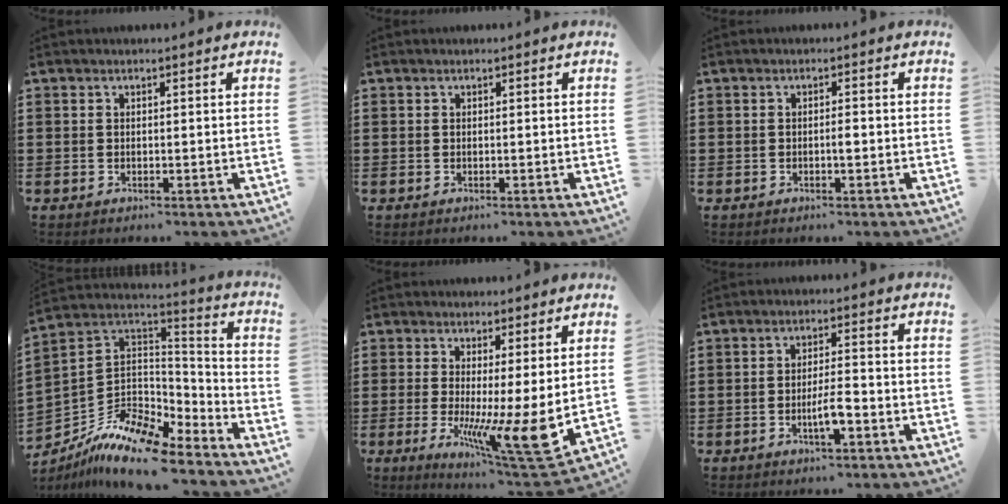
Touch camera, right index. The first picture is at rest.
{"total": 0.0}
{"total": 1.2, "force": [-0.4, 0.3, 1.1], "torque": [-0.022, 0.000, -0.007]}
{"total": 10.7, "force": [-8.4, 3.4, 5.7], "torque": [-0.122, 0.012, -0.164]}
{"total": 8.0, "force": [-0.9, 0.4, 8.0], "torque": [-0.110, -0.043, -0.014]}
{"total": 4.3, "force": [-1.7, 0.9, 3.8], "torque": [-0.071, 0.002, -0.033]}